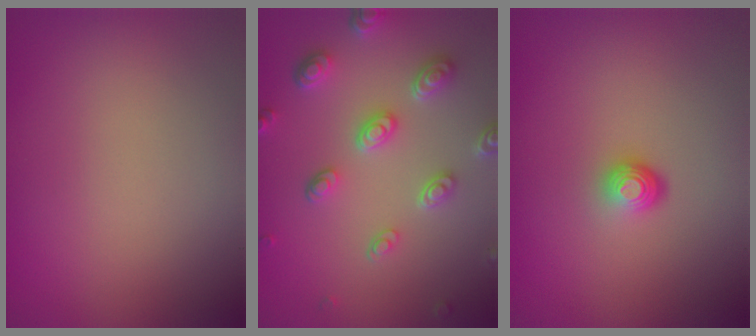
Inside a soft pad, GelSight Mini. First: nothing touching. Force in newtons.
{"total": 4.6, "press": 3.7, "slide": 2.8}
{"total": 1.7, "press": 1.2, "slide": 1.3}